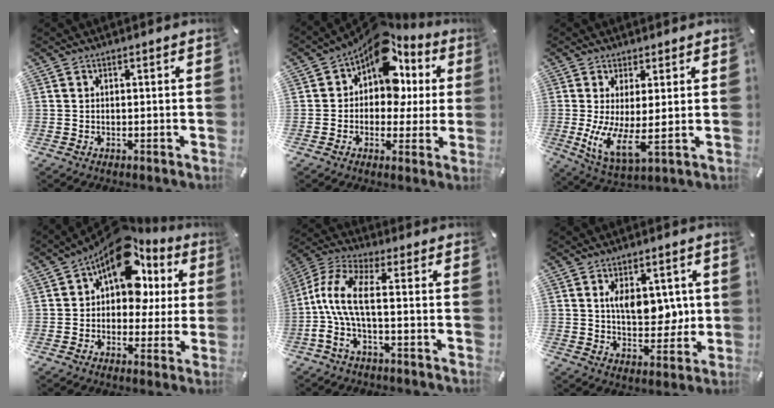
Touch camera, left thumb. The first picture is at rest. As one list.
[{"total": 13.5, "force": [6.3, 8.9, 8.0], "torque": [-0.128, -0.049, 0.114]}, {"total": 8.9, "force": [1.0, 2.4, 8.5], "torque": [-0.181, -0.036, 0.022]}, {"total": 15.8, "force": [7.4, 9.8, 10.0], "torque": [-0.155, -0.048, 0.131]}, {"total": 10.2, "force": [-0.6, 2.8, 9.8], "torque": [-0.219, -0.014, -0.021]}, {"total": 9.7, "force": [2.3, 5.9, 7.3], "torque": [-0.101, -0.007, 0.036]}]